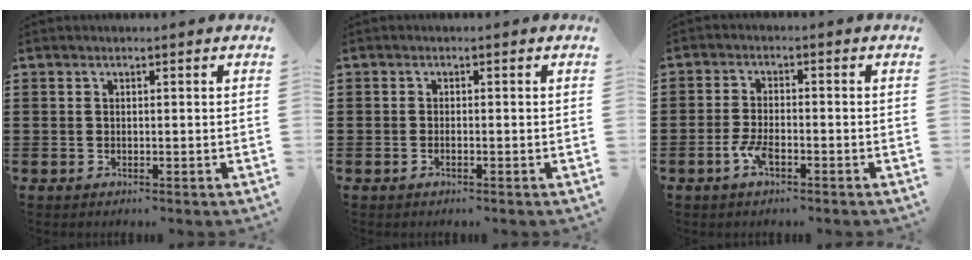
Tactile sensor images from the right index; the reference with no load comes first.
{"total": 0.6, "force": [-0.3, 0.1, 0.5], "torque": [-0.010, -0.004, -0.005]}
{"total": 3.9, "force": [-1.8, 1.3, 3.2], "torque": [-0.076, -0.006, -0.038]}